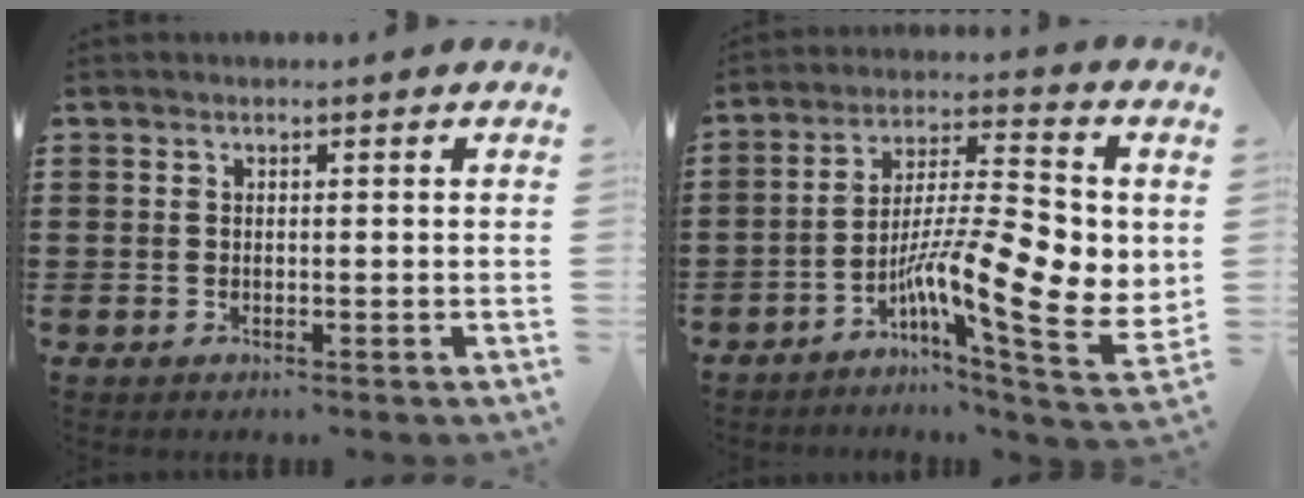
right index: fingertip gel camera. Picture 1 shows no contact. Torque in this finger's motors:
{"motor_torque": [2.14, 0.00, 1.06, 0.21]}